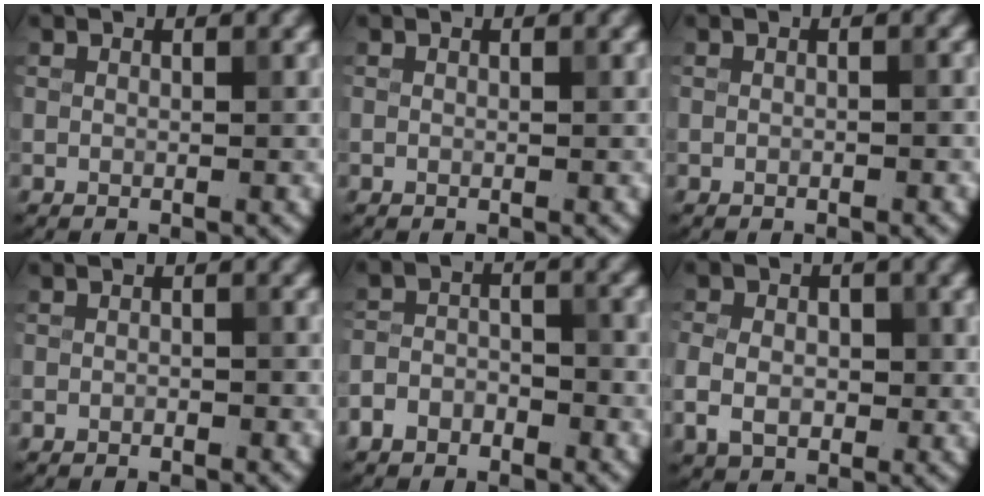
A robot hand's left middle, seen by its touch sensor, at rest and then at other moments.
{"total": 0.0}
{"total": 0.6, "force": [-0.3, 0.2, 0.5], "torque": [-0.009, 0.001, -0.005]}
{"total": 1.0, "force": [-0.6, 0.5, 0.6], "torque": [-0.010, 0.001, -0.011]}
{"total": 3.3, "force": [-2.2, 2.0, 1.4], "torque": [-0.029, 0.002, -0.048]}
{"total": 4.6, "force": [-0.5, 3.3, 3.1], "torque": [-0.059, -0.005, -0.013]}